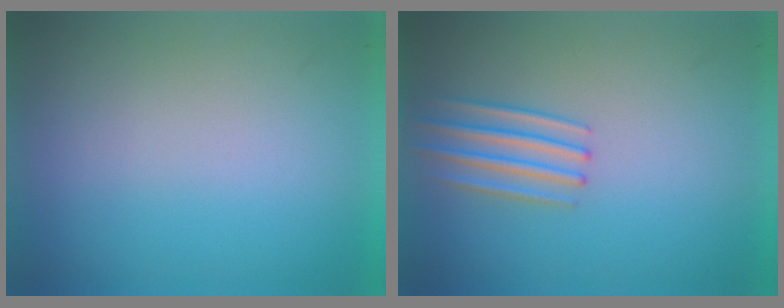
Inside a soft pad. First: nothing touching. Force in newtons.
{"total": 2.1}